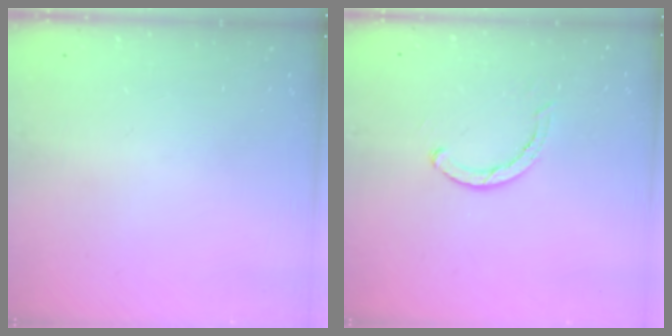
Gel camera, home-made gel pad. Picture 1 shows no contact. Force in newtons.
{"total": 2.8, "press": 2.8, "slide": 0.2}